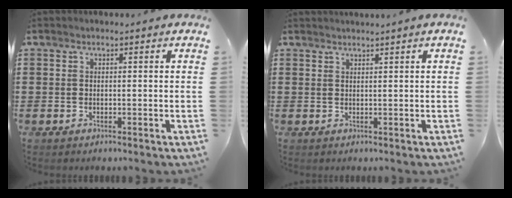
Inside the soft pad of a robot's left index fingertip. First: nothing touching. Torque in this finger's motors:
{"motor_torque": [0.35, -0.40, 0.28, 0.13]}